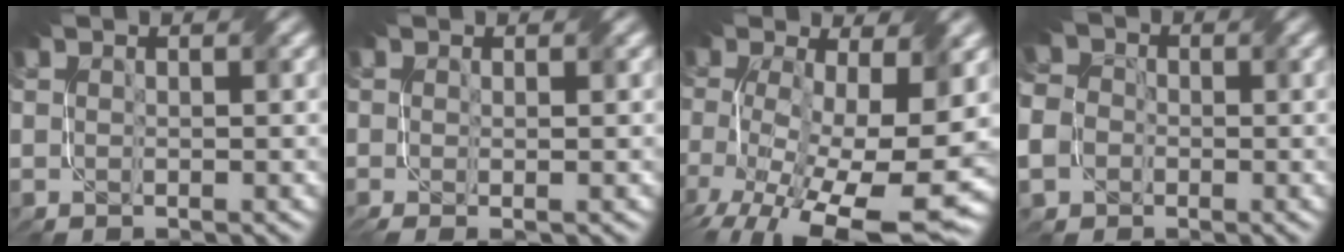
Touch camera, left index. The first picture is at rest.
{"total": 1.8, "force": [-0.4, 0.4, 1.7], "torque": [-0.028, -0.006, -0.007]}
{"total": 13.5, "force": [-4.0, 5.9, 11.5], "torque": [-0.208, -0.041, -0.039]}
{"total": 9.7, "force": [-3.8, 8.1, 3.9], "torque": [-0.097, -0.015, -0.091]}